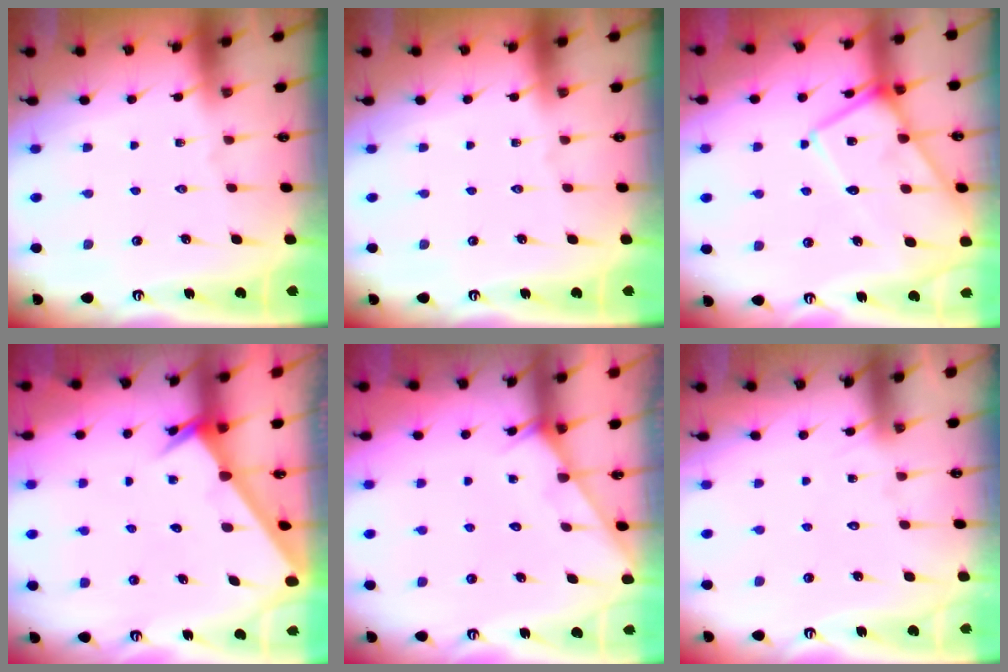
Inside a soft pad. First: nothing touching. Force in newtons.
{"total": 0.0}
{"total": 13.1, "press": 13.1, "slide": 1.3}
{"total": 2.7, "press": 2.7, "slide": 0.3}
{"total": 5.0, "press": 5.0, "slide": 0.4}
{"total": 6.2, "press": 6.2, "slide": 0.4}